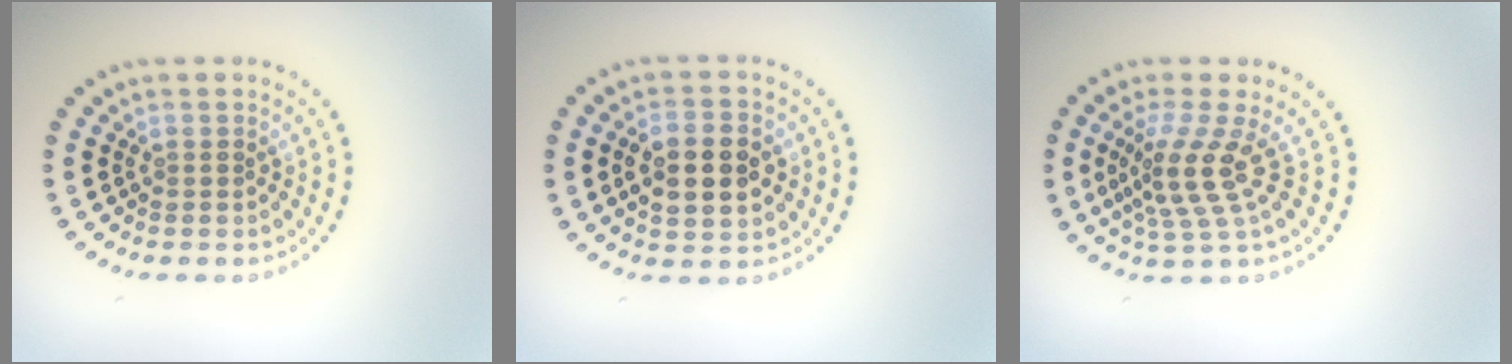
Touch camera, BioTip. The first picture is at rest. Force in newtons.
{"total": 5.1, "press": 5.1, "slide": 0.3}
{"total": 3.7, "press": 2.6, "slide": 2.7}